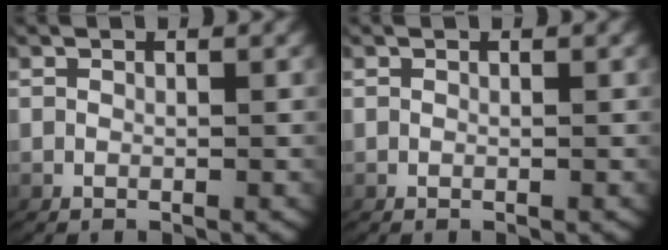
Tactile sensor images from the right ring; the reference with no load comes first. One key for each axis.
{"total": 0.0}